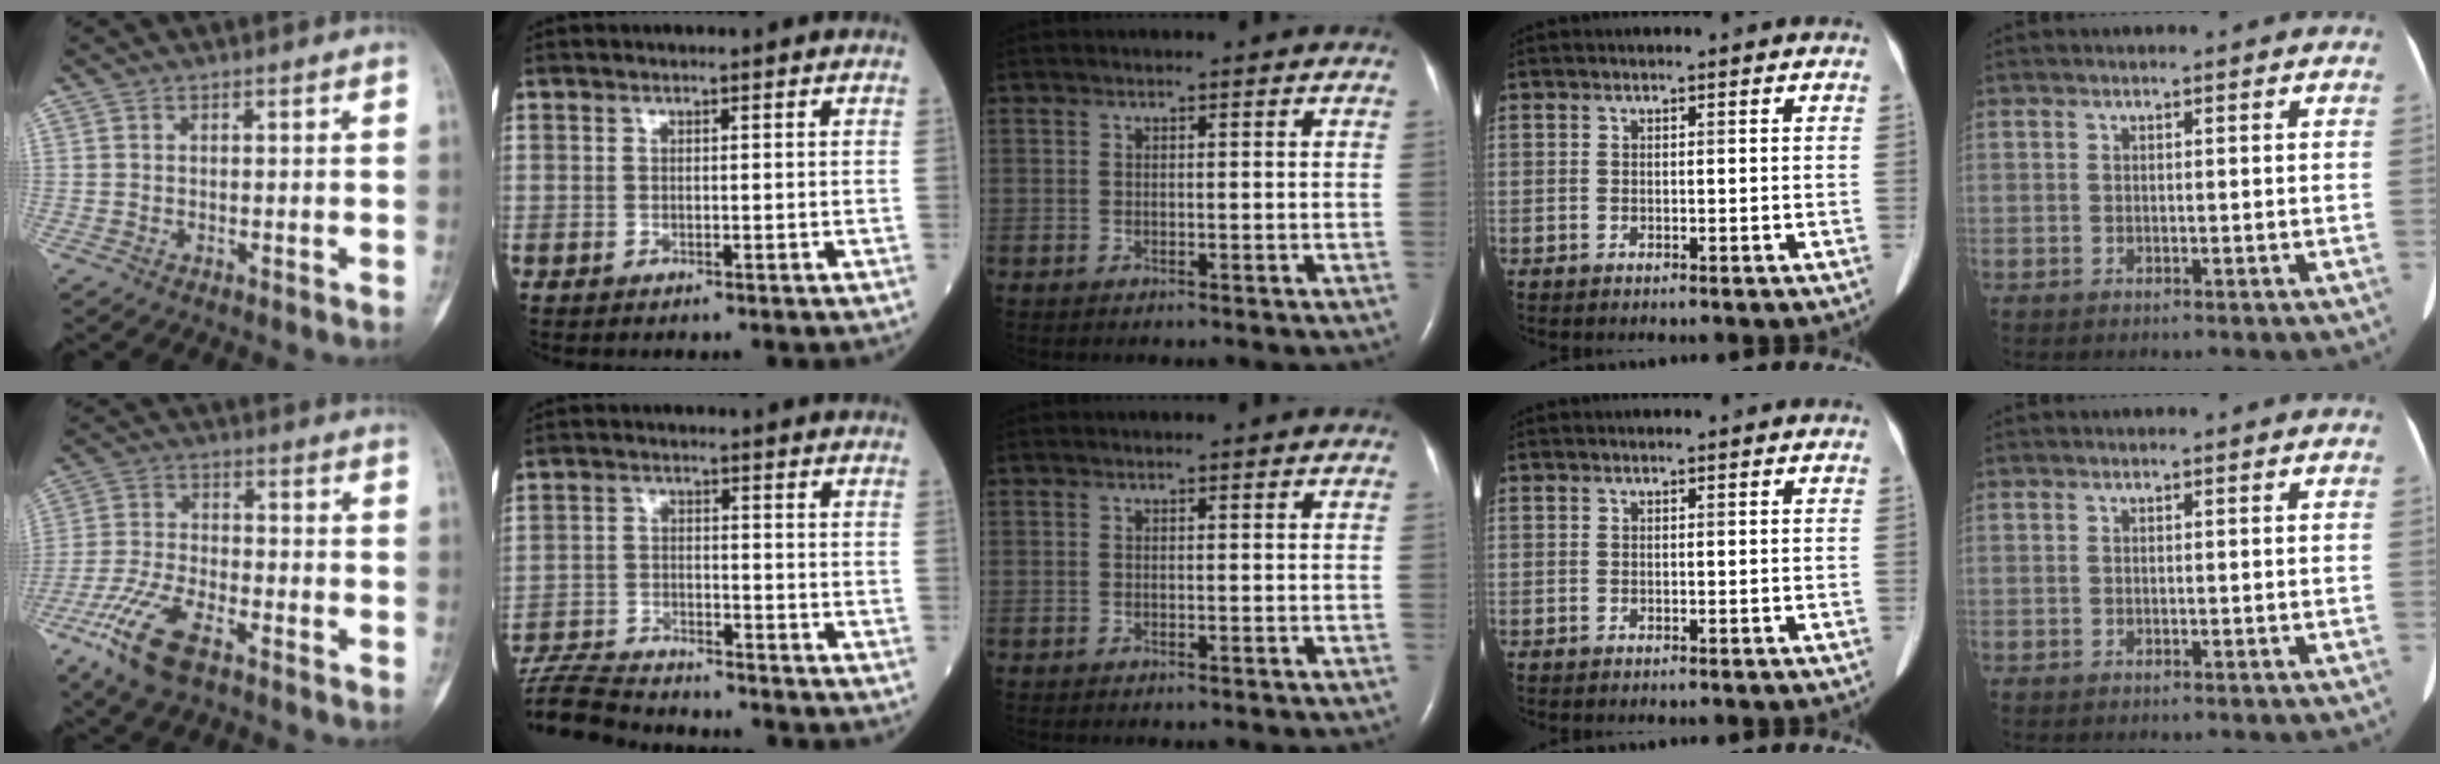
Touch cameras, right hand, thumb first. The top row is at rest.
{"thumb": {"total": 11.8, "force": [-7.0, 4.8, 8.2], "torque": [-0.180, 0.013, -0.138]}, "index": {"total": 13.7, "force": [-12.9, 1.5, 4.4], "torque": [-0.089, 0.000, -0.215]}}